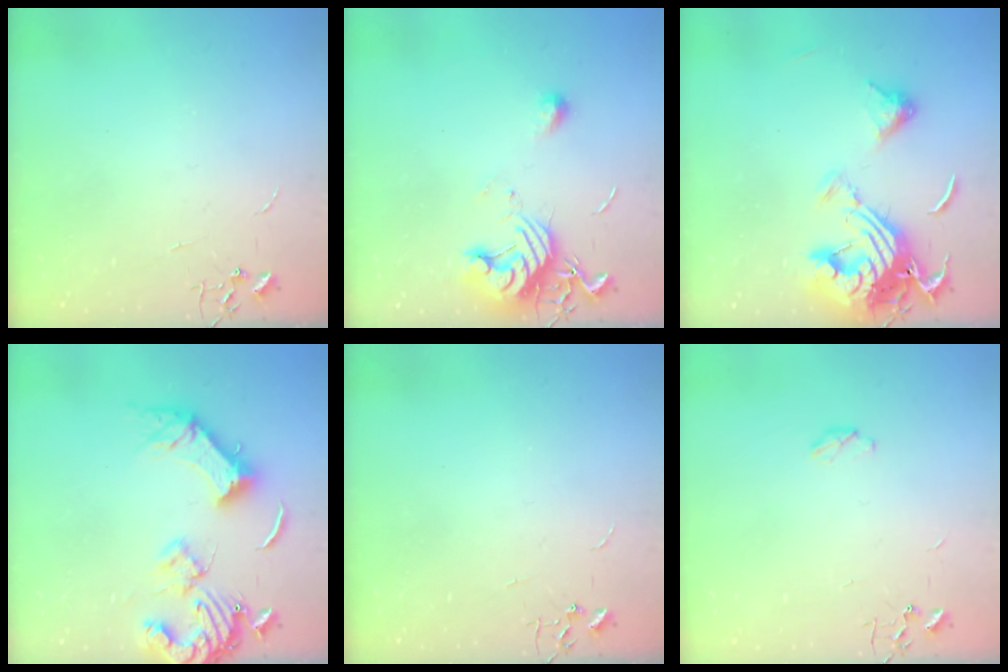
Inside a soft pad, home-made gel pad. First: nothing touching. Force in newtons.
{"total": 12.7, "press": 12.7, "slide": 0.5}
{"total": 16.8, "press": 16.8, "slide": 1.6}
{"total": 17.4, "press": 17.3, "slide": 2.4}
{"total": 0.0}
{"total": 3.8, "press": 3.8, "slide": 0.6}